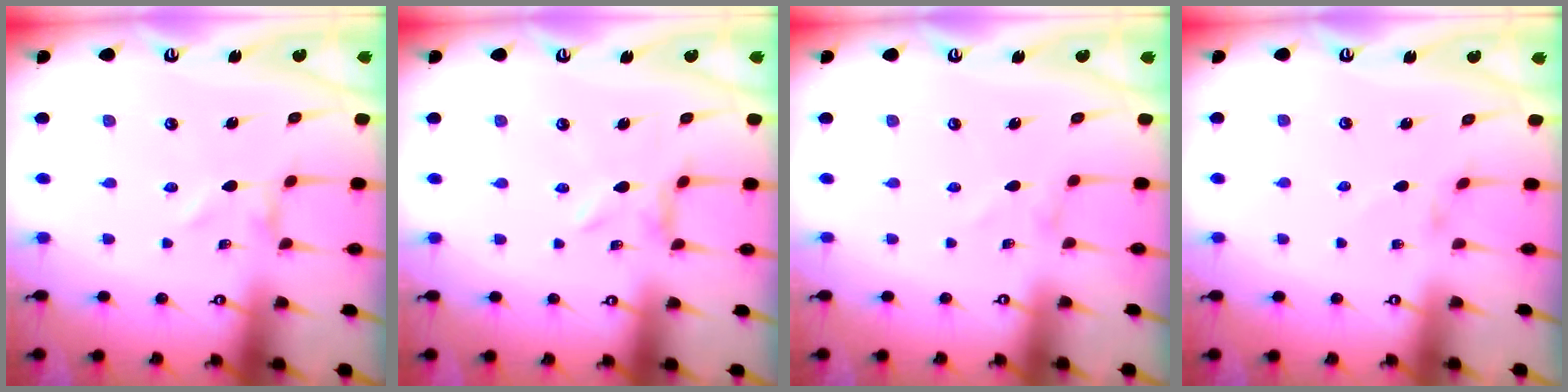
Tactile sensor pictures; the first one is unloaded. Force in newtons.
{"total": 2.0, "press": 2.0, "slide": 0.3}
{"total": 0.6, "press": 0.6, "slide": 0.1}
{"total": 1.4, "press": 1.4, "slide": 0.2}